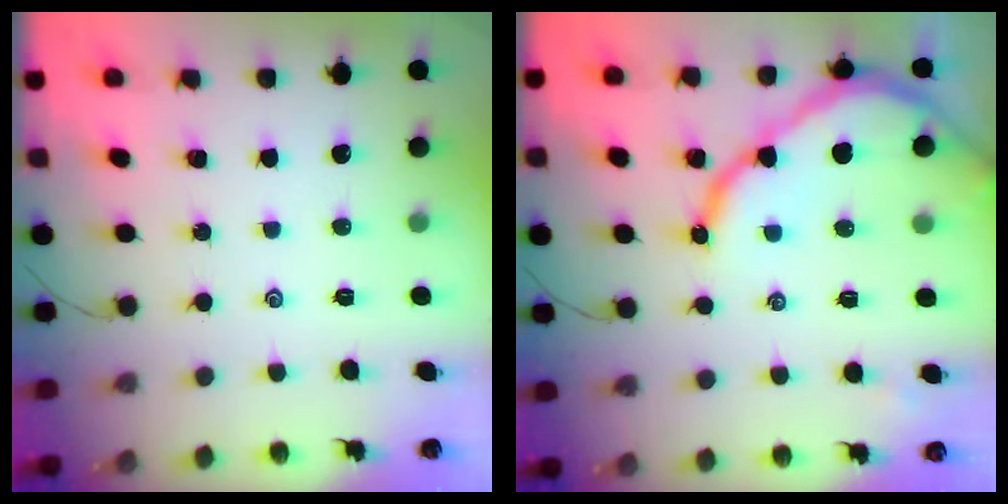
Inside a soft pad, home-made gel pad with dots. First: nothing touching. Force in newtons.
{"total": 11.9, "press": 11.8, "slide": 1.1}